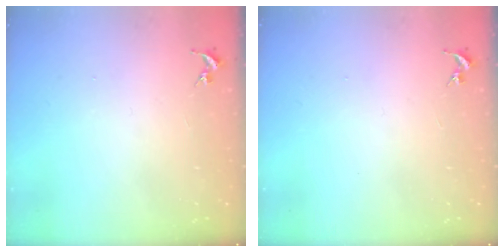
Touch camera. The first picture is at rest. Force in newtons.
{"total": 0.0}